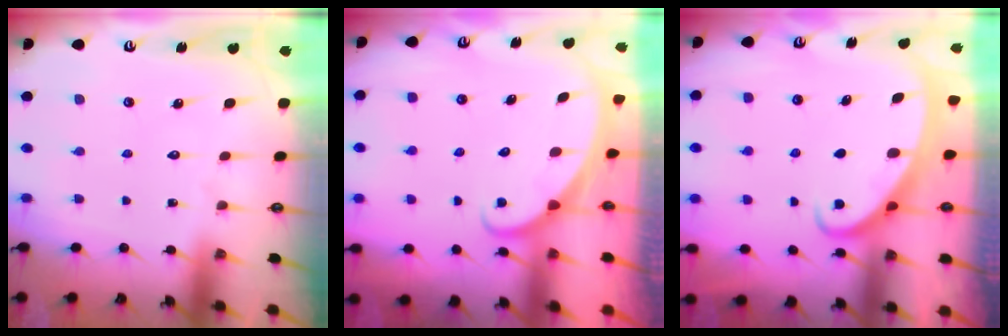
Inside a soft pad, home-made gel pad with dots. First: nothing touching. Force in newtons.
{"total": 2.1, "press": 2.1, "slide": 0.0}
{"total": 2.7, "press": 2.7, "slide": 0.4}